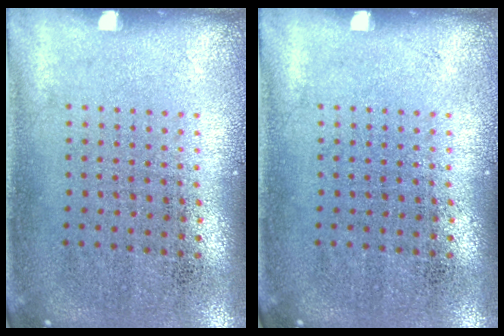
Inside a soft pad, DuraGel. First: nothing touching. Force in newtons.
{"total": 0.0}